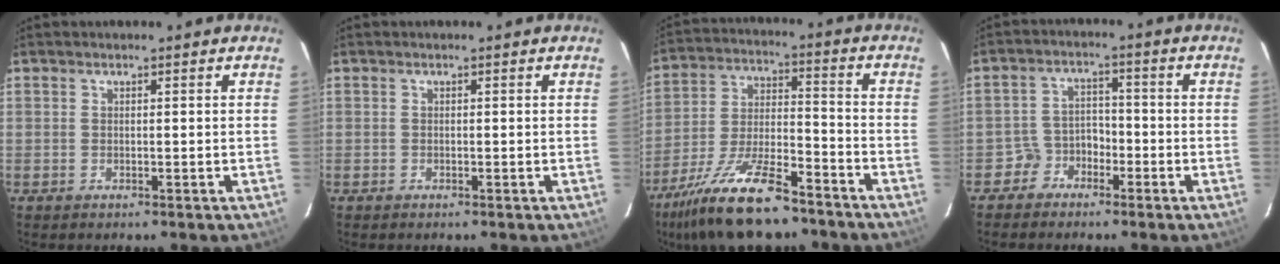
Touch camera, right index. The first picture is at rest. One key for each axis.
{"total": 0.0}
{"total": 18.4, "fx": -13.8, "fy": 5.4, "fz": 10.8, "tx": -0.220, "ty": -0.019, "tz": -0.239}
{"total": 4.4, "fx": -3.1, "fy": 3.2, "fz": 0.2, "tx": -0.007, "ty": 0.022, "tz": -0.056}